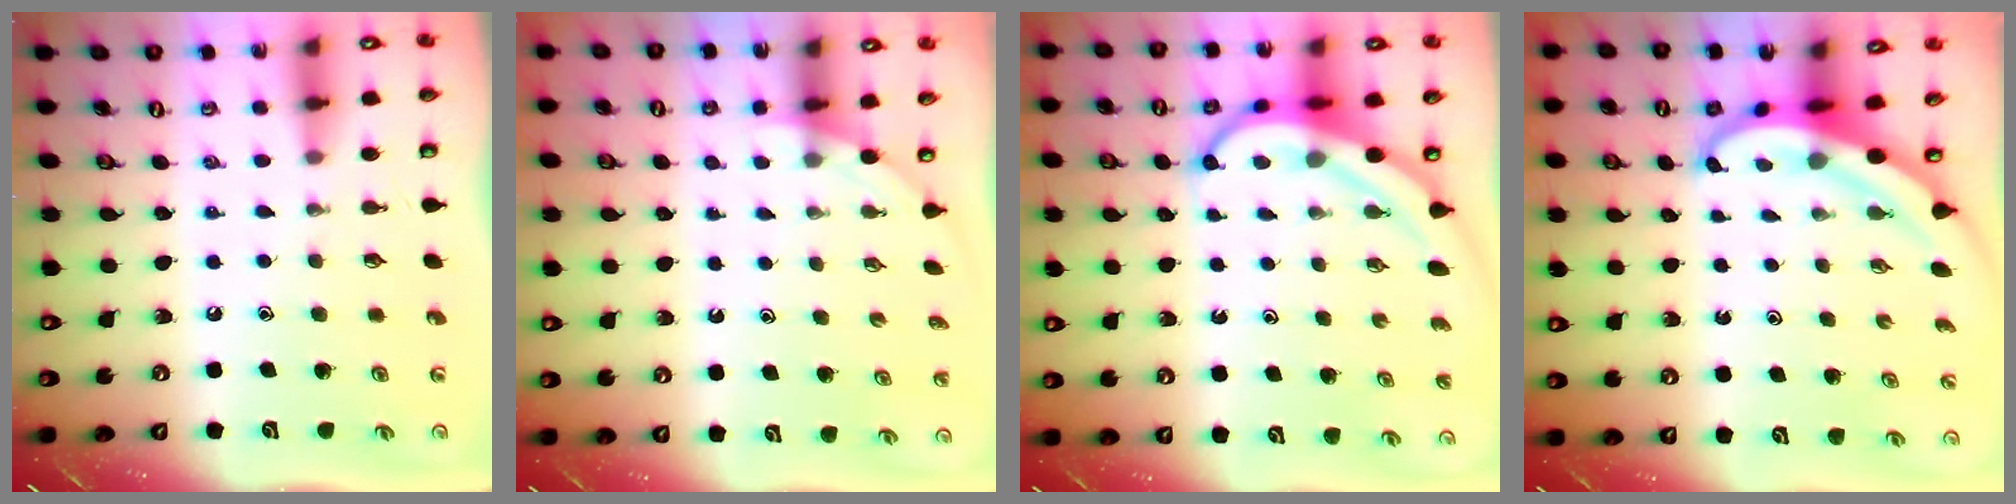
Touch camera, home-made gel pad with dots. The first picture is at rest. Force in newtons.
{"total": 0.9, "press": 0.9, "slide": 0.2}
{"total": 6.0, "press": 6.0, "slide": 0.6}
{"total": 4.5, "press": 4.5, "slide": 0.7}